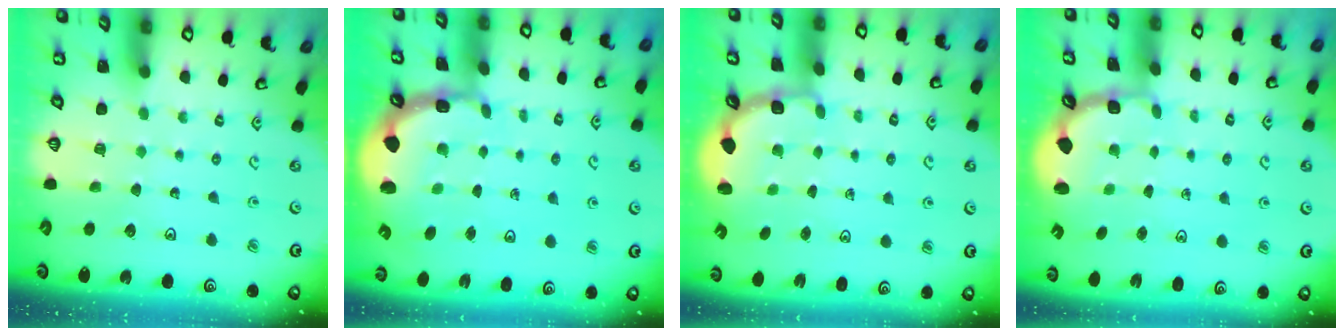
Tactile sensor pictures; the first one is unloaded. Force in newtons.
{"total": 2.5, "press": 2.4, "slide": 0.9}
{"total": 3.0, "press": 2.6, "slide": 1.5}
{"total": 3.0, "press": 2.0, "slide": 2.2}